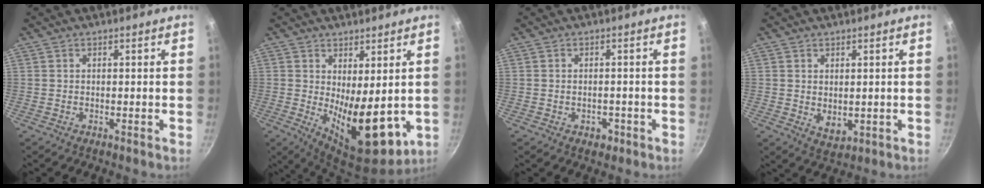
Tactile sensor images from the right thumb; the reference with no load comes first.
{"total": 12.1, "force": [0.2, 5.2, 10.9], "torque": [-0.141, -0.032, 0.020]}
{"total": 2.5, "force": [-1.1, 1.8, 1.4], "torque": [-0.015, 0.009, -0.010]}
{"total": 4.0, "force": [0.6, 2.7, 2.9], "torque": [-0.043, -0.015, 0.017]}